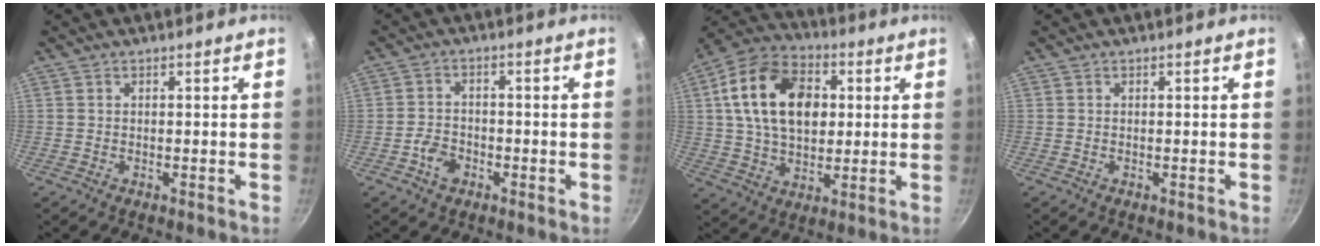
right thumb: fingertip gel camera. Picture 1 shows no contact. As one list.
[{"total": 4.3, "force": [-2.1, 3.0, 2.2], "torque": [-0.035, 0.021, -0.042]}, {"total": 19.3, "force": [3.7, 13.0, 13.8], "torque": [-0.214, 0.013, 0.053]}, {"total": 0.0}]